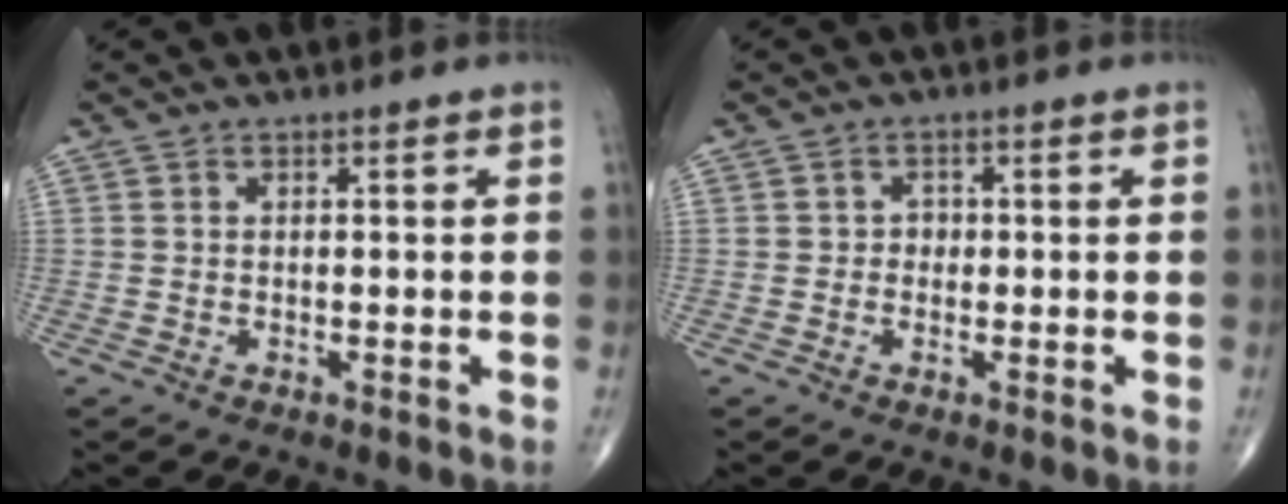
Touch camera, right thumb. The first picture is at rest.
{"total": 1.4, "force": [-0.1, 1.2, 0.6], "torque": [0.001, 0.005, -0.007]}